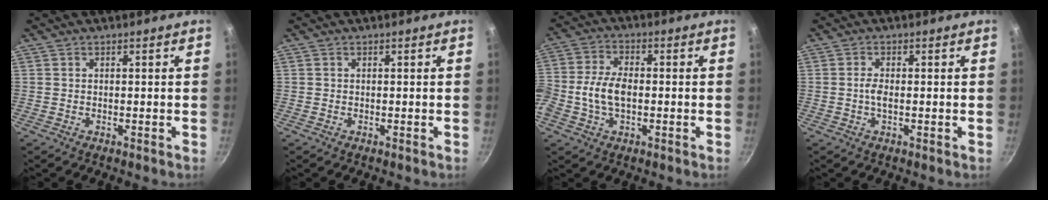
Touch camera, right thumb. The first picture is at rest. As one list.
[{"total": 0.0}, {"total": 8.2, "force": [-1.2, 5.1, 6.4], "torque": [-0.127, 0.025, -0.035]}, {"total": 2.0, "force": [-0.2, 0.6, 1.9], "torque": [-0.045, 0.002, -0.008]}]